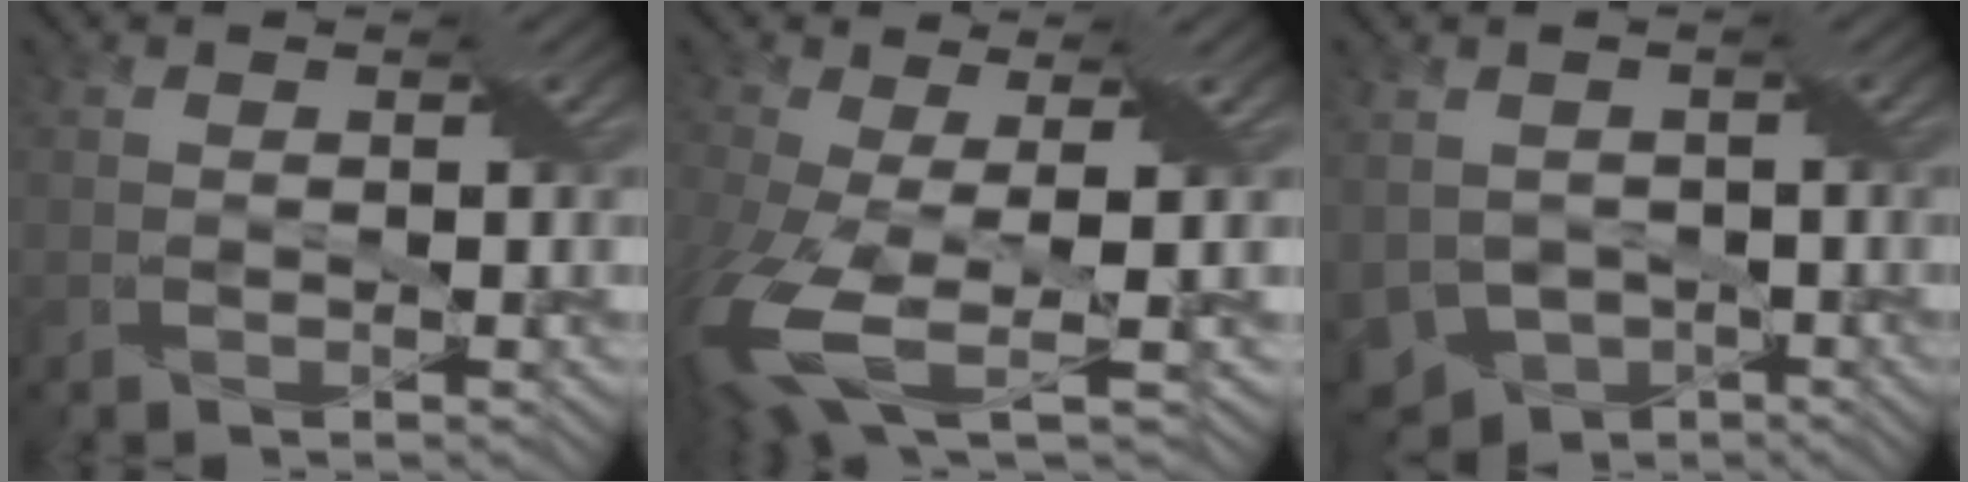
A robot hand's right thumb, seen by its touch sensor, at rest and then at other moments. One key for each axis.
{"total": 10.8, "fx": -3.2, "fy": 3.8, "fz": 9.5, "tx": -0.238, "ty": -0.028, "tz": -0.055}
{"total": 6.7, "fx": -2.3, "fy": 4.9, "fz": 4.0, "tx": -0.099, "ty": -0.018, "tz": -0.043}